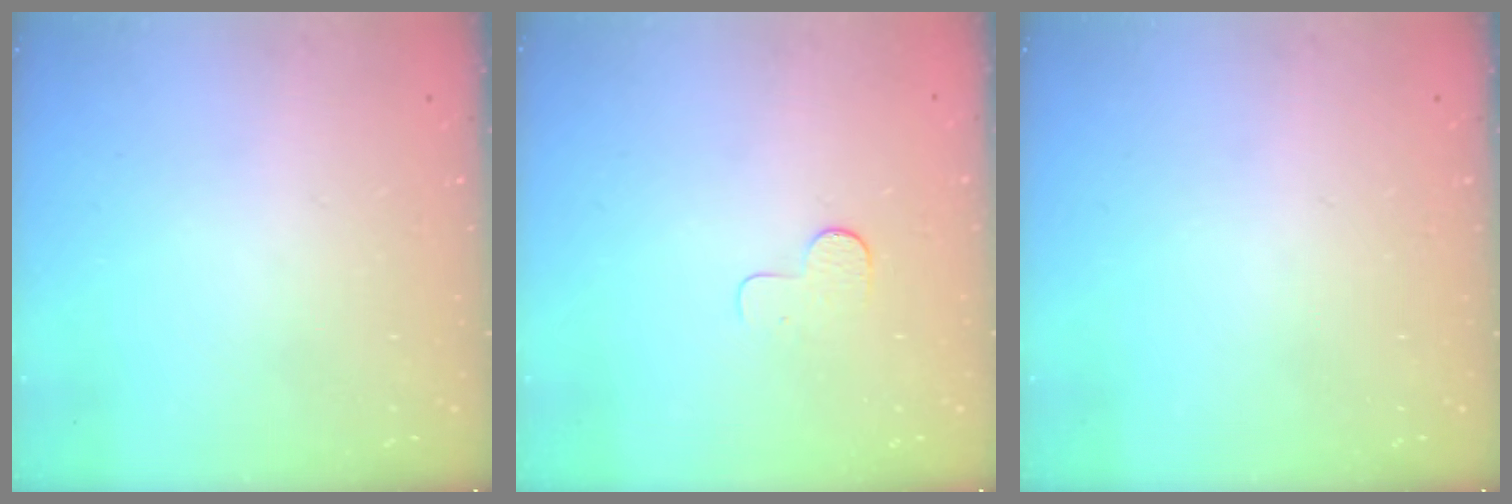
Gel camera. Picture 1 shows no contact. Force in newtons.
{"total": 3.7, "press": 3.7, "slide": 0.3}
{"total": 0.0}